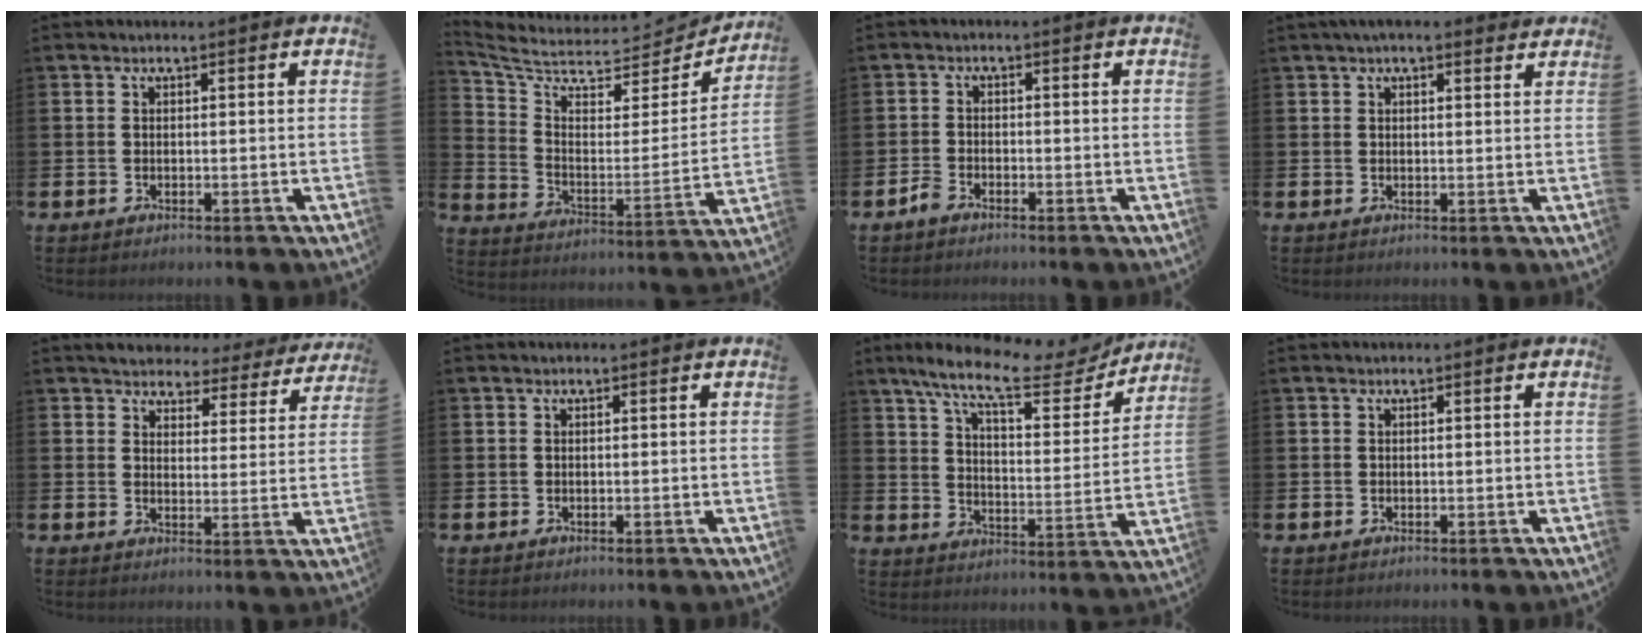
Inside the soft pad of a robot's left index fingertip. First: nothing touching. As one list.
[{"total": 7.0, "force": [6.1, 2.6, 2.1], "torque": [-0.078, -0.053, 0.100]}, {"total": 1.8, "force": [-1.5, 0.8, 0.6], "torque": [-0.019, 0.007, -0.028]}, {"total": 2.8, "force": [2.5, 0.6, 1.0], "torque": [-0.012, -0.007, 0.042]}, {"total": 3.6, "force": [3.4, 1.2, 0.2], "torque": [-0.023, -0.027, 0.053]}, {"total": 0.0}, {"total": 11.3, "force": [9.6, 2.5, 5.5], "torque": [-0.120, -0.057, 0.159]}, {"total": 0.0}]